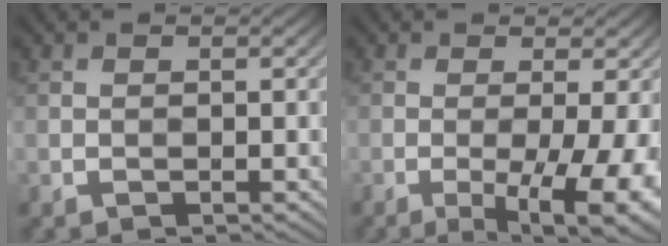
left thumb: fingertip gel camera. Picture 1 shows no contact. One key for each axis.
{"total": 9.3, "fx": -2.8, "fy": 2.2, "fz": 8.6, "tx": -0.127, "ty": -0.006, "tz": -0.030}